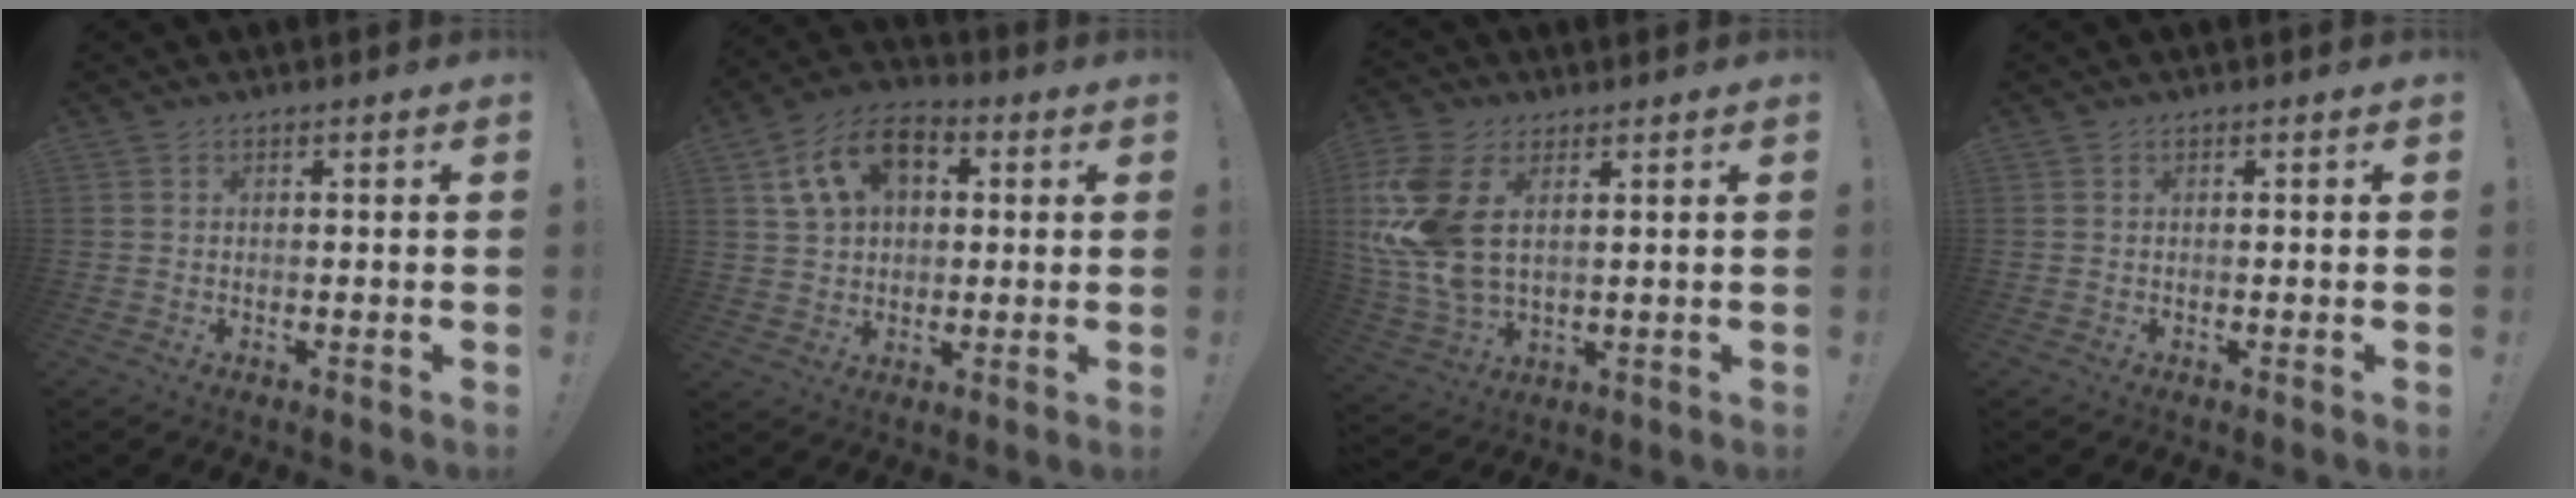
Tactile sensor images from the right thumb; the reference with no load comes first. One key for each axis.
{"total": 13.1, "fx": 5.0, "fy": 9.3, "fz": 7.8, "tx": -0.124, "ty": -0.008, "tz": 0.100}
{"total": 15.7, "fx": 4.5, "fy": 9.0, "fz": 12.0, "tx": -0.249, "ty": -0.018, "tz": 0.083}
{"total": 0.0}